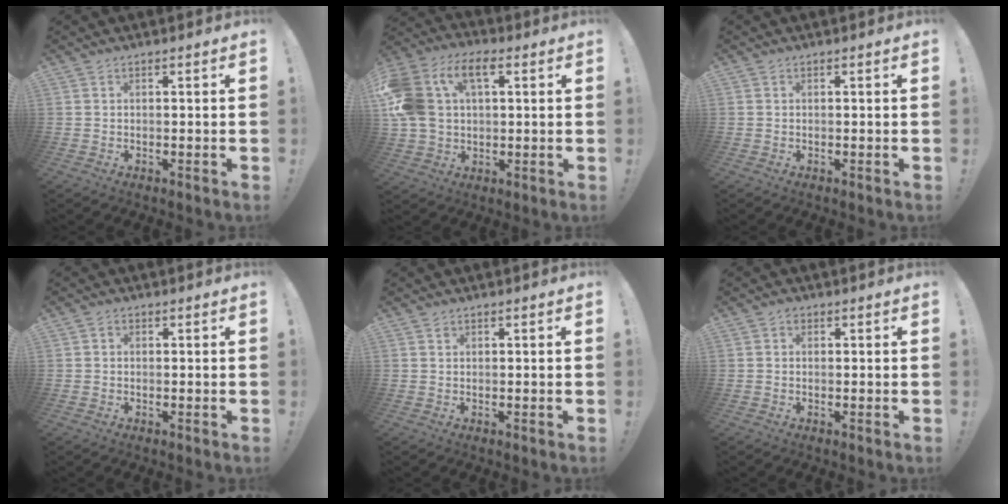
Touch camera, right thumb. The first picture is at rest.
{"total": 16.1, "force": [4.6, 10.9, 10.9], "torque": [-0.228, -0.004, 0.085]}
{"total": 0.0}
{"total": 0.9, "force": [-0.3, 0.8, 0.4], "torque": [-0.009, 0.004, -0.005]}
{"total": 0.6, "force": [0.5, 0.4, 0.1], "torque": [0.005, -0.003, 0.009]}
{"total": 1.0, "force": [0.1, 1.0, 0.3], "torque": [-0.005, 0.005, 0.001]}